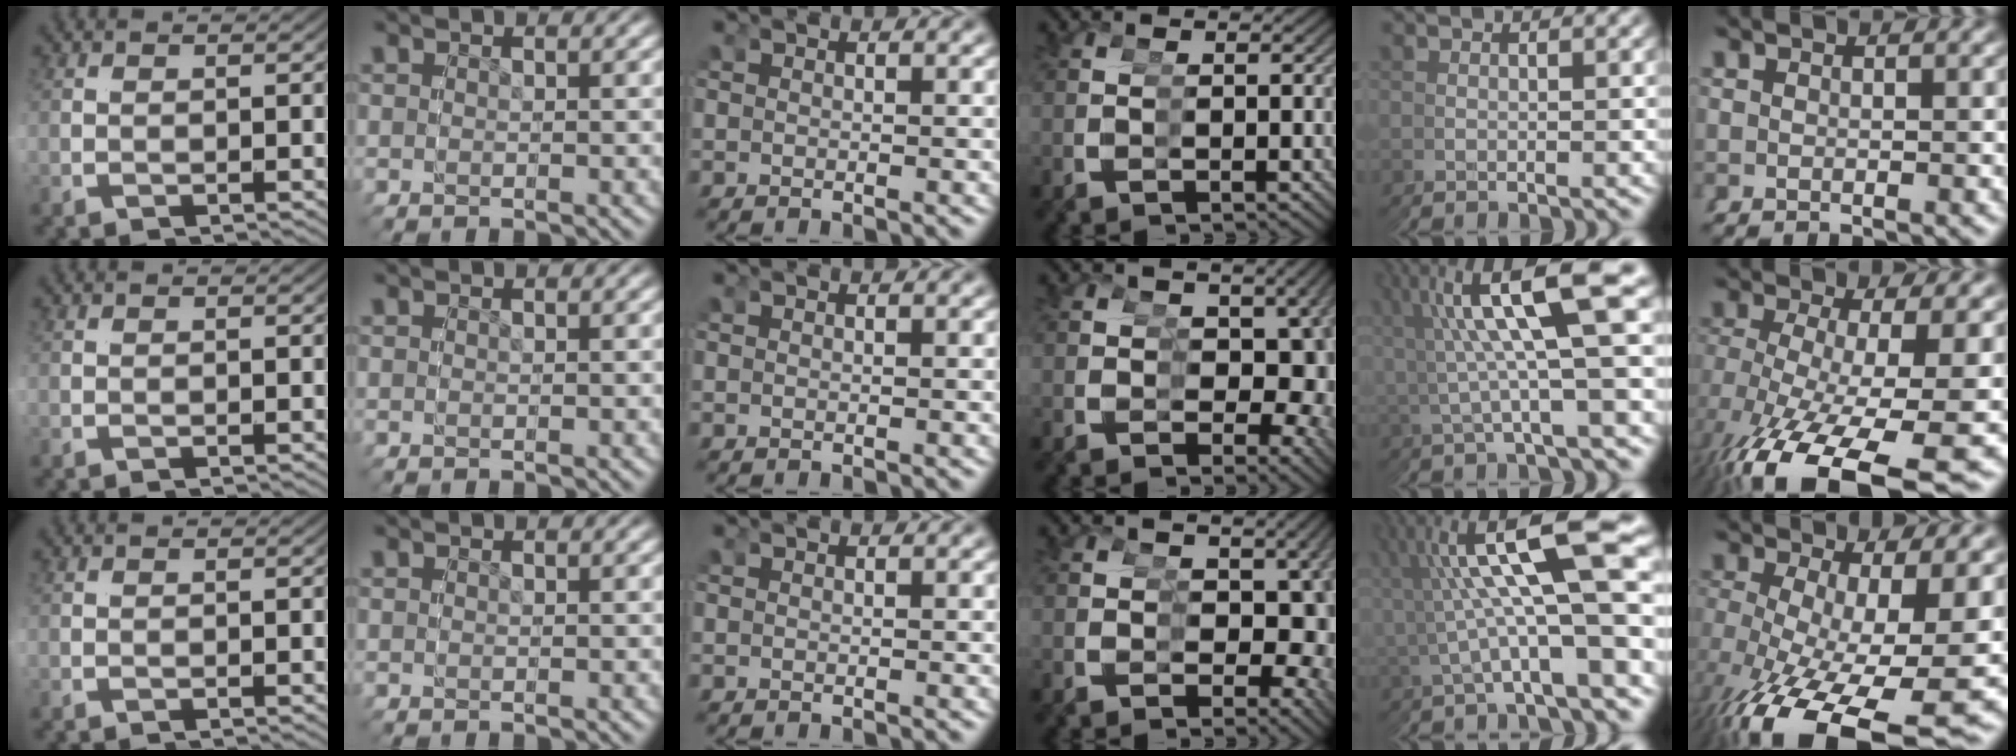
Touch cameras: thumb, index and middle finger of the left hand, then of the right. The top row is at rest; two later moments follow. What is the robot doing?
{"motion": "grasp_and_lifting", "object": "legos"}